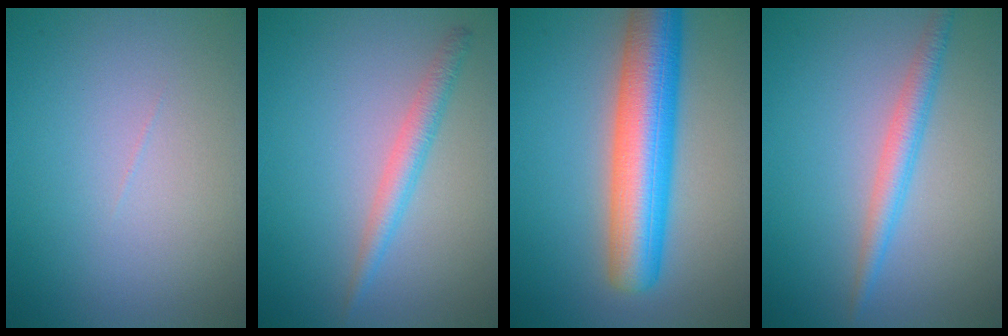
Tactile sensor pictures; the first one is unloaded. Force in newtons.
{"total": 2.2, "press": 2.2, "slide": 0.1}
{"total": 8.9, "press": 8.9, "slide": 0.3}
{"total": 2.5, "press": 2.5, "slide": 0.1}